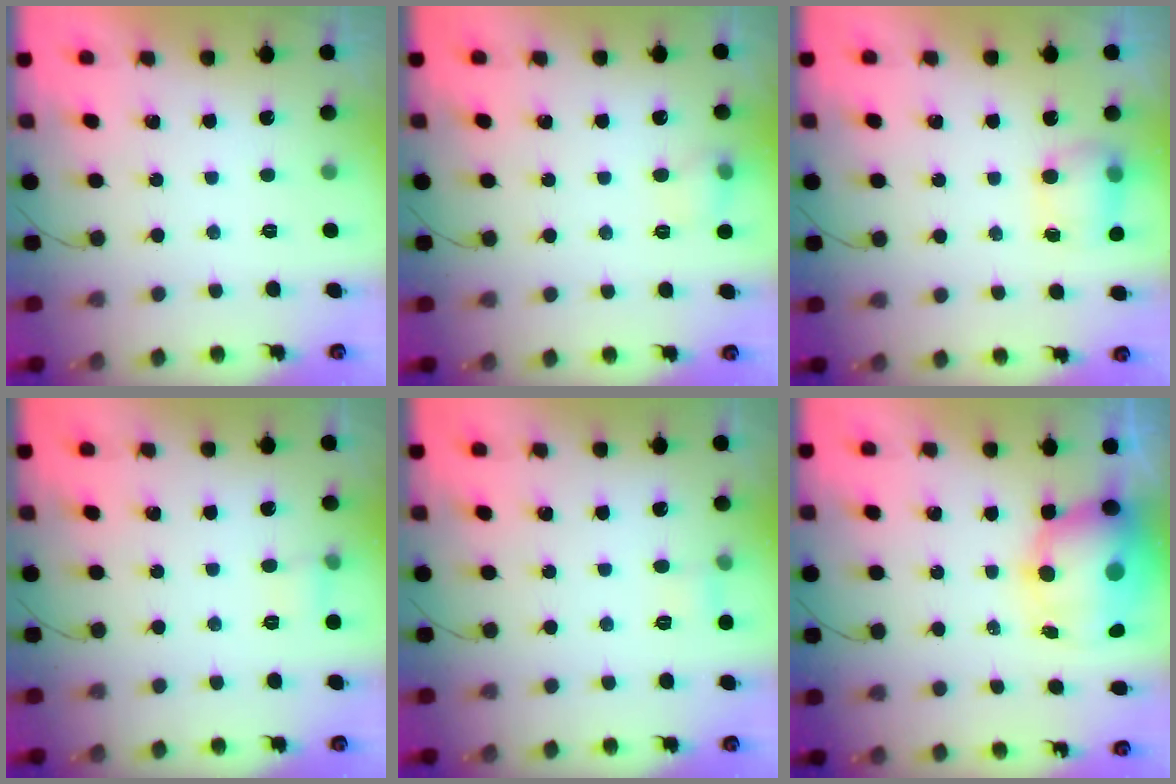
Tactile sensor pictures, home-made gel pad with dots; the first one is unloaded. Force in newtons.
{"total": 6.2, "press": 6.0, "slide": 1.6}
{"total": 9.7, "press": 6.9, "slide": 6.8}
{"total": 4.9, "press": 4.7, "slide": 1.5}
{"total": 3.7, "press": 3.5, "slide": 1.2}
{"total": 12.1, "press": 11.6, "slide": 3.3}